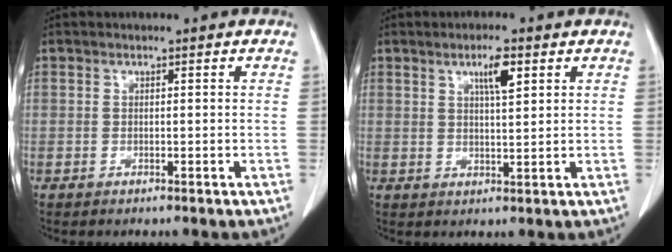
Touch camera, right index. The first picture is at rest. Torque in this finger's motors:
{"motor_torque": [0.35, 0.32, 0.03, 0.04]}